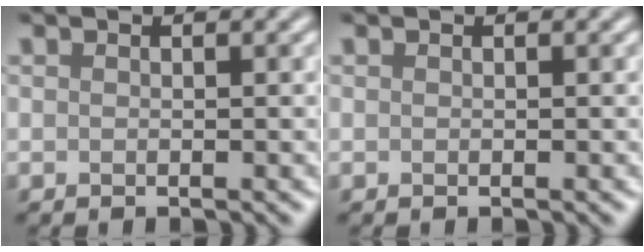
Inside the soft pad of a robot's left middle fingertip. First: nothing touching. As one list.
[{"total": 0.0}]